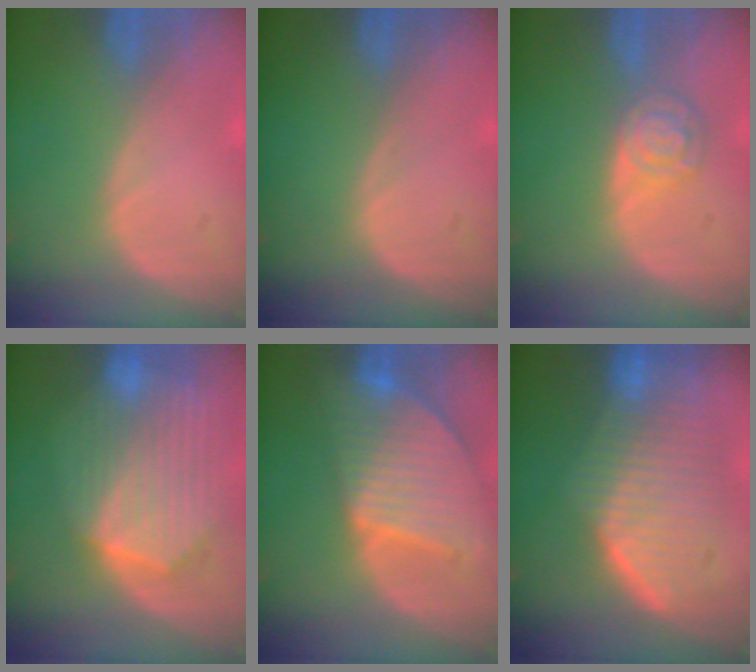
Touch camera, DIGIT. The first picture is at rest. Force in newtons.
{"total": 0.0}
{"total": 5.2, "press": 4.6, "slide": 2.5}
{"total": 10.3, "press": 9.0, "slide": 5.2}
{"total": 9.5, "press": 8.2, "slide": 4.8}
{"total": 9.9, "press": 8.9, "slide": 4.2}